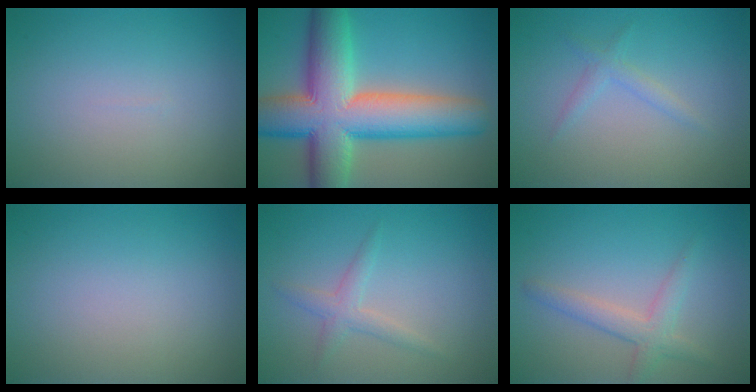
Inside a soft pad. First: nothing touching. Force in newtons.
{"total": 13.5, "press": 13.5, "slide": 0.7}
{"total": 1.3, "press": 1.3, "slide": 0.0}
{"total": 0.0}
{"total": 1.8, "press": 1.8, "slide": 0.1}
{"total": 2.6, "press": 2.6, "slide": 0.1}